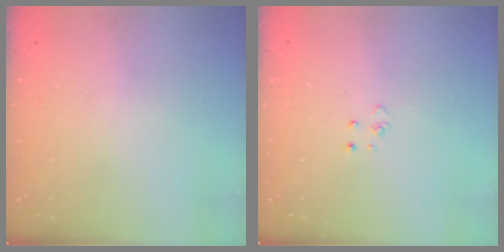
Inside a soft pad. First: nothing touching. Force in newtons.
{"total": 2.8, "press": 2.8, "slide": 0.3}